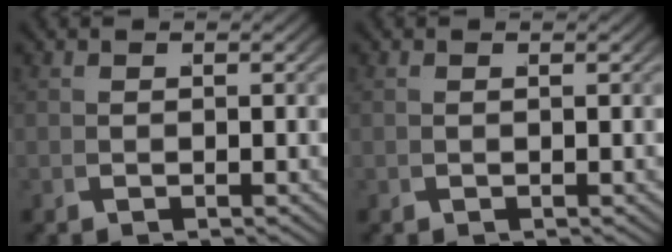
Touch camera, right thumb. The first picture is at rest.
{"total": 0.0}